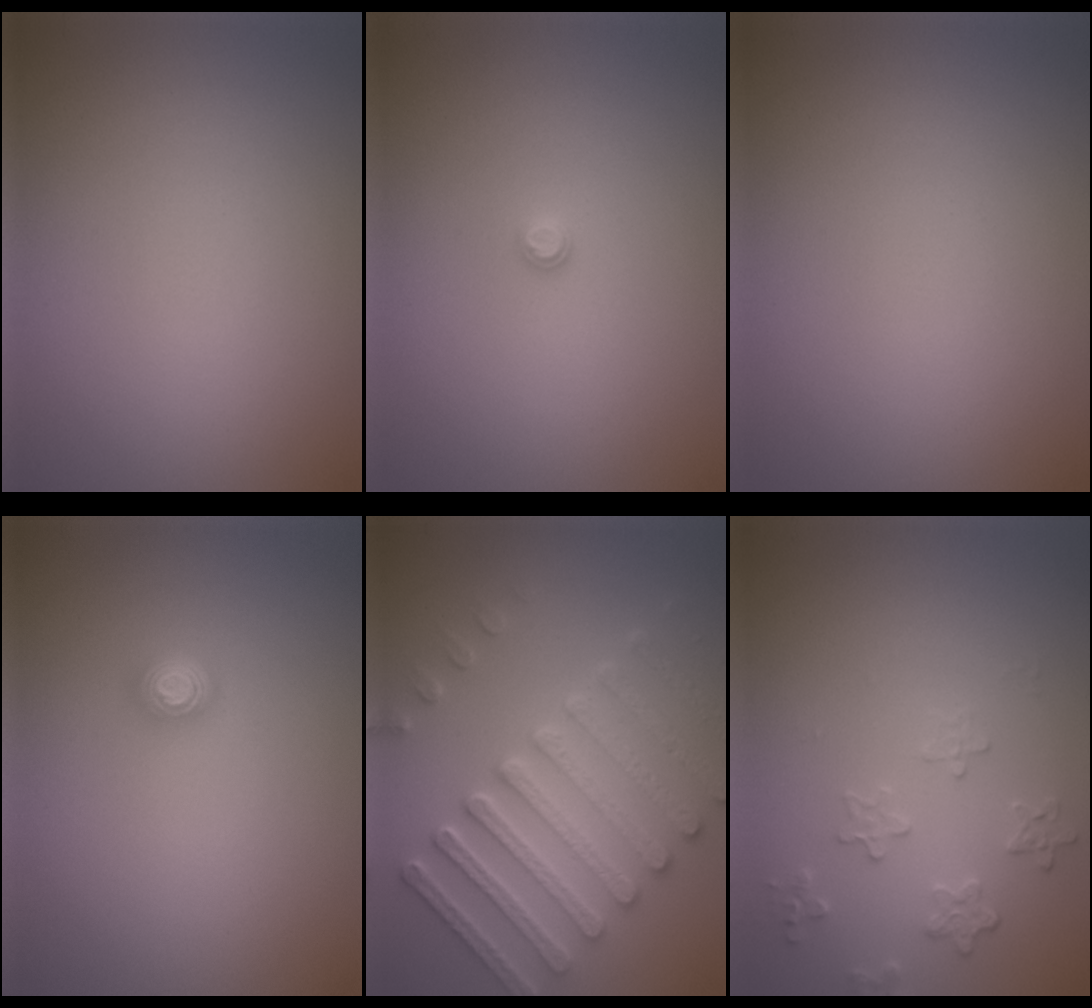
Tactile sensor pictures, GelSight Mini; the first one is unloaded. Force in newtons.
{"total": 0.6, "press": 0.6, "slide": 0.2}
{"total": 0.0}
{"total": 1.6, "press": 1.2, "slide": 1.2}
{"total": 6.7, "press": 6.1, "slide": 2.7}
{"total": 1.9, "press": 1.3, "slide": 1.4}